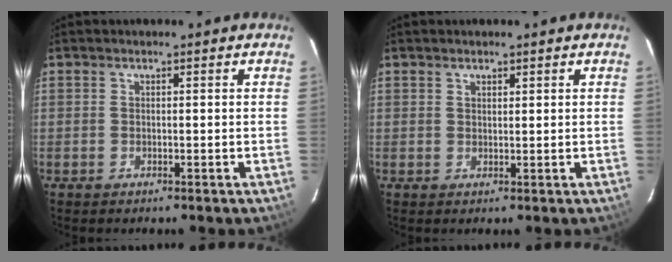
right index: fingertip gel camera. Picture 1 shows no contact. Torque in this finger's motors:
{"motor_torque": [-0.11, 0.01, -0.03, 0.00]}